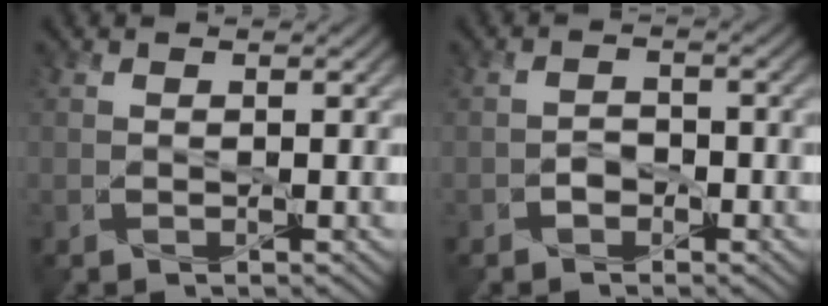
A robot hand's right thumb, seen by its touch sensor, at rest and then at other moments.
{"total": 1.1, "force": [-1.1, -0.1, 0.3], "torque": [0.001, 0.006, -0.021]}